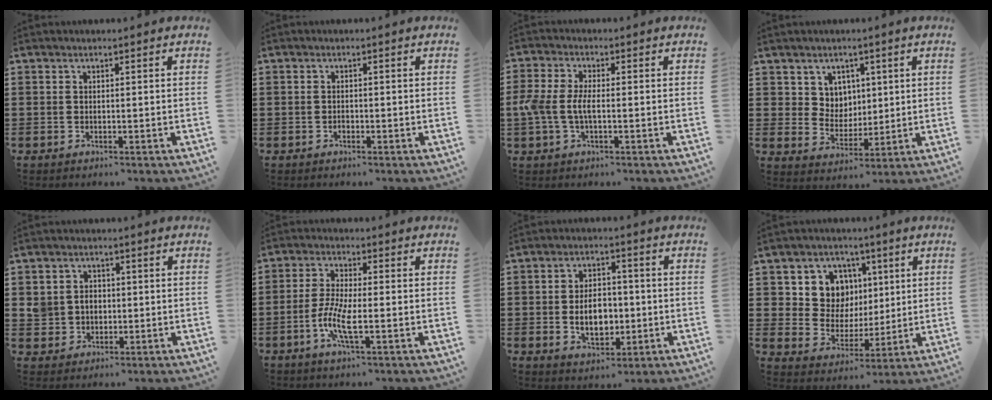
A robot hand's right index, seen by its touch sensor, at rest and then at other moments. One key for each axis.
{"total": 0.7, "fx": -0.4, "fy": 0.5, "fz": 0.3, "tx": -0.007, "ty": 0.001, "tz": -0.009}
{"total": 4.5, "fx": -0.9, "fy": 2.0, "fz": 4.0, "tx": -0.106, "ty": -0.008, "tz": -0.027}
{"total": 5.2, "fx": 2.7, "fy": 4.4, "fz": 0.4, "tx": -0.034, "ty": 0.005, "tz": 0.050}
{"total": 4.1, "fx": 0.3, "fy": 3.9, "fz": 1.2, "tx": -0.047, "ty": 0.011, "tz": 0.000}
{"total": 6.2, "fx": -2.0, "fy": 1.5, "fz": 5.7, "tx": -0.130, "ty": -0.010, "tz": -0.046}
{"total": 6.8, "fx": -1.0, "fy": 4.3, "fz": 5.1, "tx": -0.093, "ty": -0.001, "tz": -0.025}
{"total": 9.5, "fx": 3.2, "fy": 8.3, "fz": 3.4, "tx": -0.087, "ty": 0.005, "tz": 0.063}